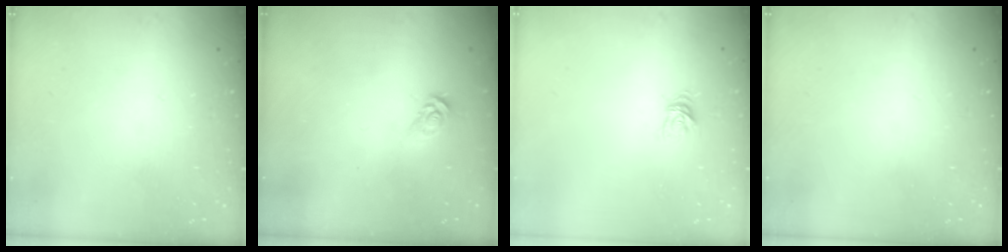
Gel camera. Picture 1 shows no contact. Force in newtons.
{"total": 3.8, "press": 3.7, "slide": 0.5}
{"total": 5.1, "press": 5.0, "slide": 0.4}
{"total": 0.0}